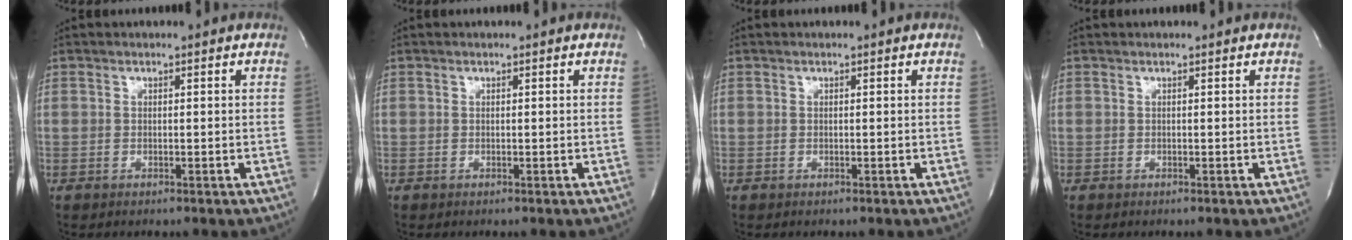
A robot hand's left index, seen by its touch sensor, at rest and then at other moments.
{"total": 0.0}
{"total": 0.0}
{"total": 0.0}